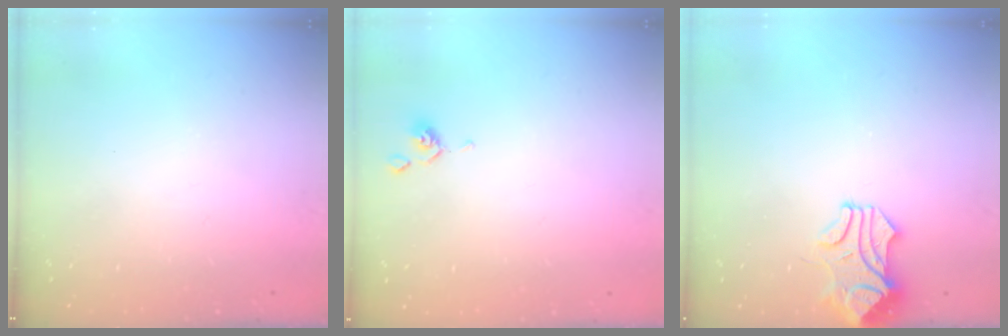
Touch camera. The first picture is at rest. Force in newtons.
{"total": 1.8, "press": 1.8, "slide": 0.1}
{"total": 0.6, "press": 0.5, "slide": 0.2}